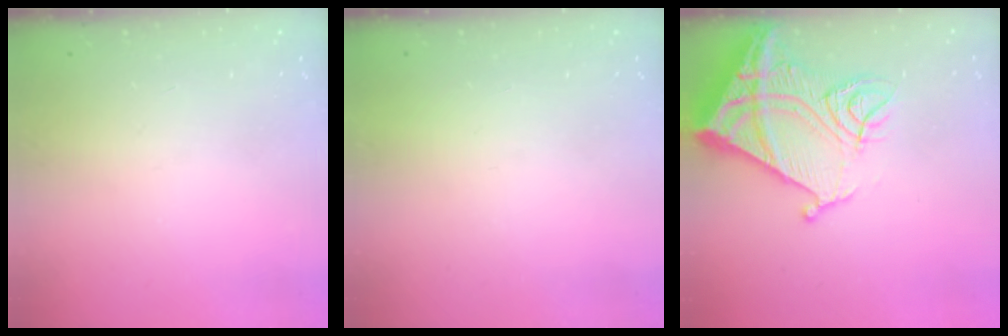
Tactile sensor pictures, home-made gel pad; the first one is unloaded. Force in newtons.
{"total": 1.5, "press": 1.5, "slide": 0.1}
{"total": 18.9, "press": 18.7, "slide": 2.3}